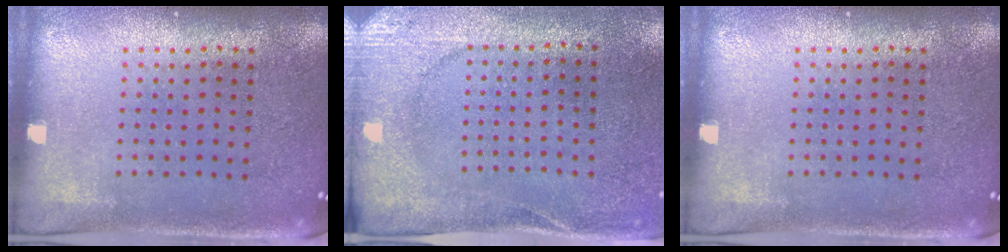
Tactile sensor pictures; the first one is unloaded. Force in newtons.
{"total": 2.7, "press": 2.3, "slide": 1.3}
{"total": 0.0}